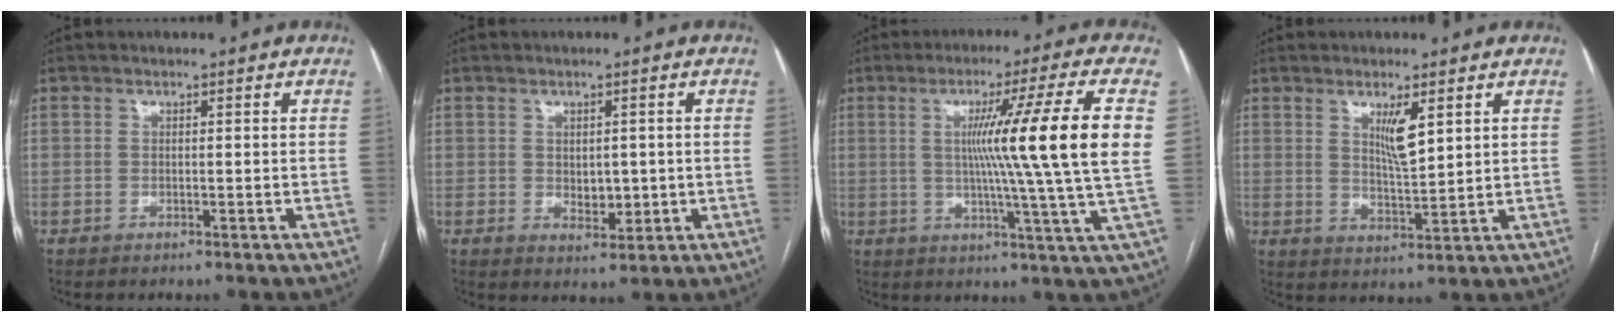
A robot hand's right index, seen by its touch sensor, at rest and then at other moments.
{"total": 3.5, "force": [0.0, 2.2, 2.7], "torque": [-0.037, -0.004, 0.009]}
{"total": 16.8, "force": [2.5, -3.2, 16.3], "torque": [-0.236, -0.008, 0.028]}
{"total": 5.0, "force": [2.3, 0.8, 4.3], "torque": [-0.080, -0.011, 0.046]}